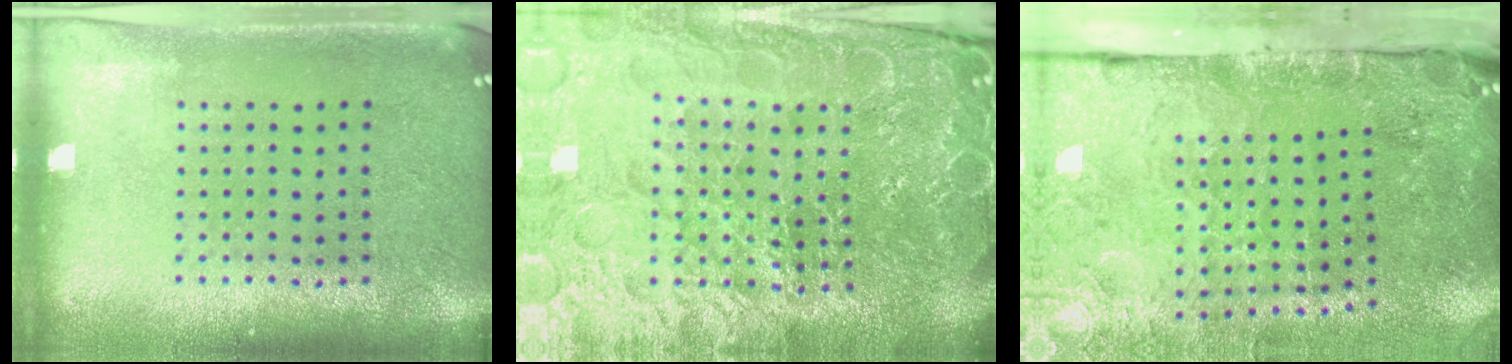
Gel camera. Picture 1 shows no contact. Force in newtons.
{"total": 5.5, "press": 5.1, "slide": 2.0}
{"total": 4.7, "press": 3.7, "slide": 2.8}